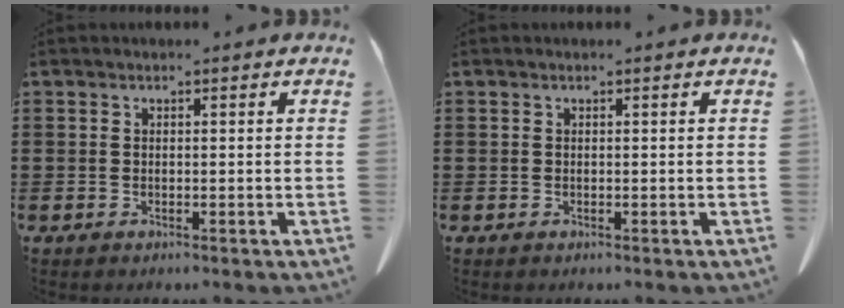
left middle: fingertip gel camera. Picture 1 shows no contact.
{"total": 0.0}